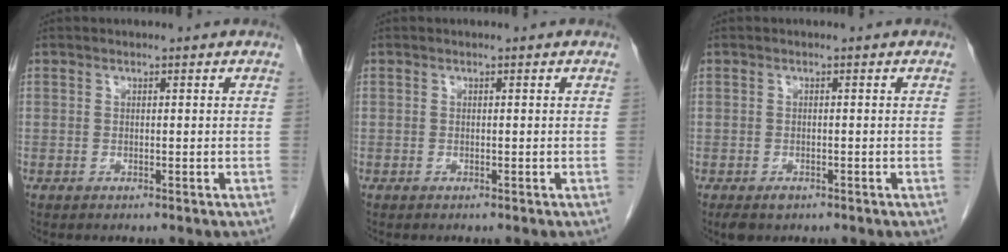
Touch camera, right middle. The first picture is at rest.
{"total": 0.0}
{"total": 2.2, "force": [-1.4, 1.2, 1.2], "torque": [-0.022, -0.003, -0.015]}